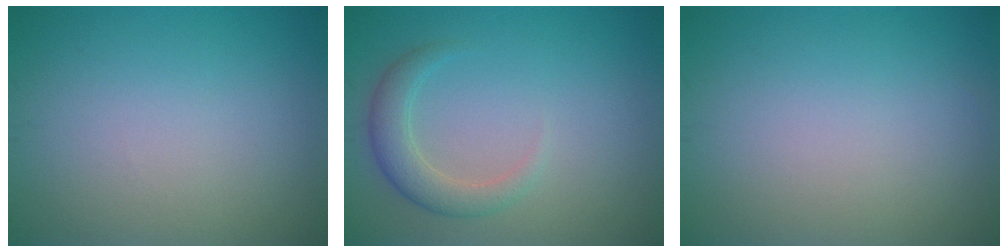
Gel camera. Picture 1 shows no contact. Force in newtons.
{"total": 2.8, "press": 2.8, "slide": 0.2}
{"total": 0.0}